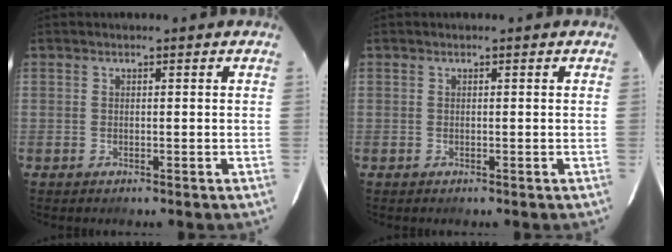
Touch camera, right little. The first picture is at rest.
{"total": 0.0}